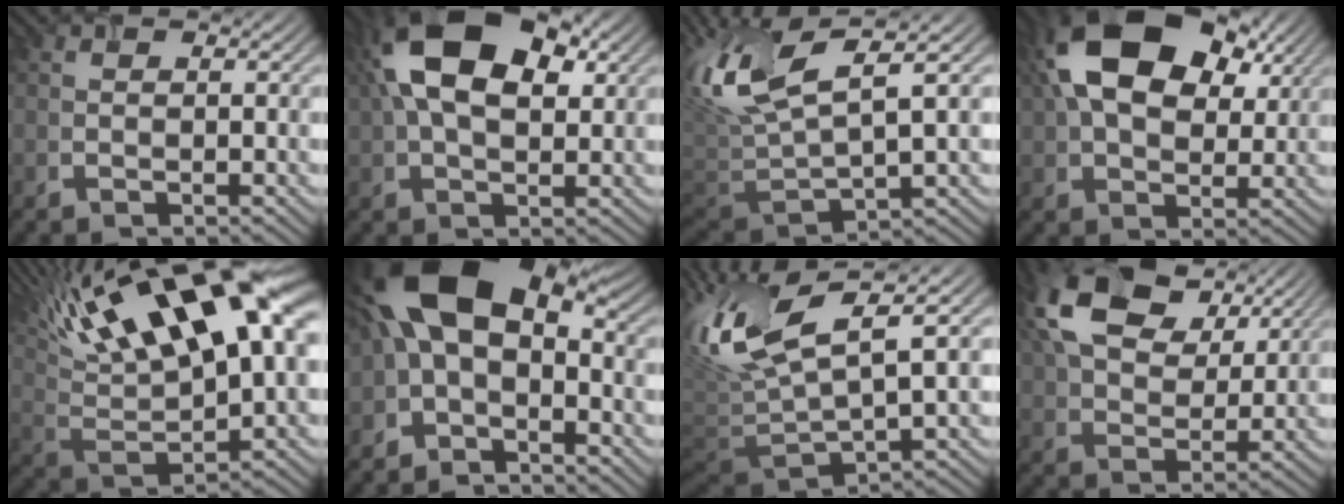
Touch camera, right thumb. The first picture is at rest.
{"total": 14.3, "force": [4.3, 8.2, 10.9], "torque": [-0.209, 0.030, 0.060]}
{"total": 11.9, "force": [3.3, 4.3, 10.6], "torque": [-0.254, 0.010, 0.063]}
{"total": 17.1, "force": [6.0, 10.5, 12.2], "torque": [-0.241, 0.028, 0.097]}
{"total": 20.6, "force": [10.2, 7.2, 16.5], "torque": [-0.310, 0.050, 0.178]}
{"total": 13.9, "force": [-0.3, 8.2, 11.1], "torque": [-0.221, -0.001, -0.016]}
{"total": 14.5, "force": [2.8, 5.4, 13.1], "torque": [-0.308, 0.009, 0.057]}
{"total": 15.4, "force": [7.5, 8.9, 10.1], "torque": [-0.221, 0.021, 0.135]}